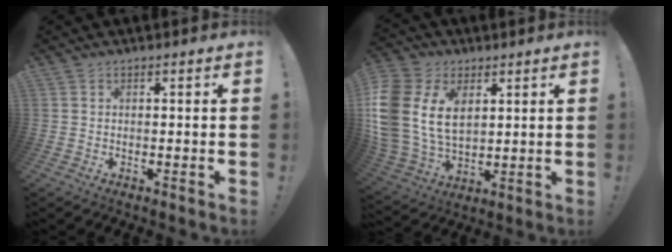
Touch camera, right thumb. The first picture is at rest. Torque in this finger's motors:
{"motor_torque": [1.58, 2.82, 0.53, 0.52, 0.24]}